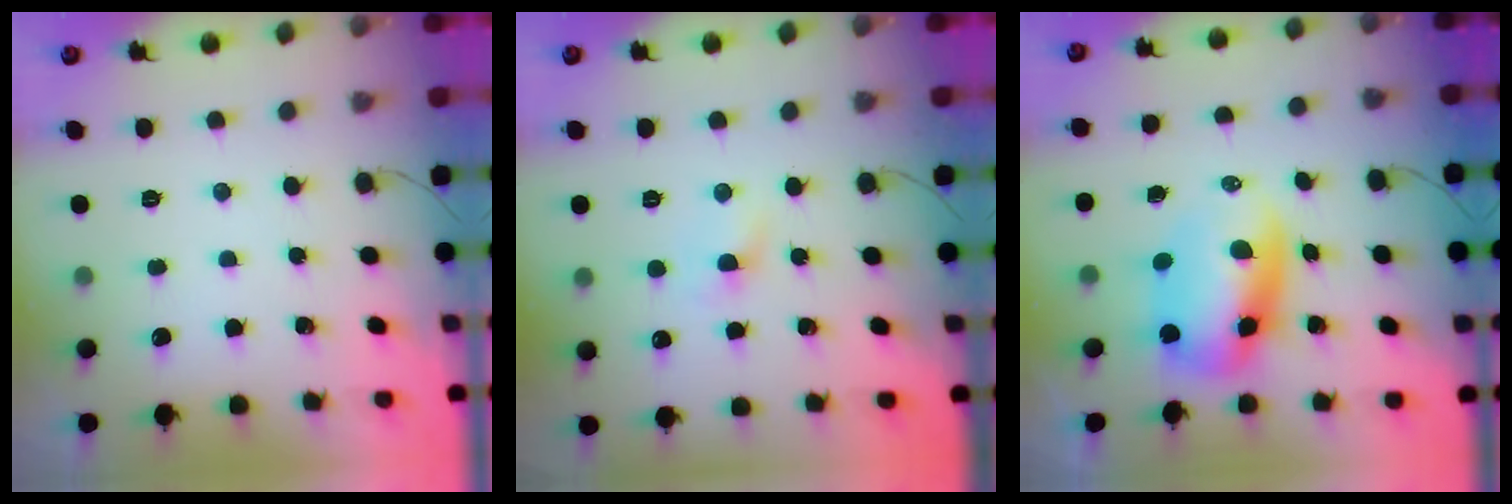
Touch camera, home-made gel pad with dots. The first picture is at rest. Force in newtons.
{"total": 1.6, "press": 1.4, "slide": 0.8}
{"total": 8.5, "press": 8.2, "slide": 2.1}